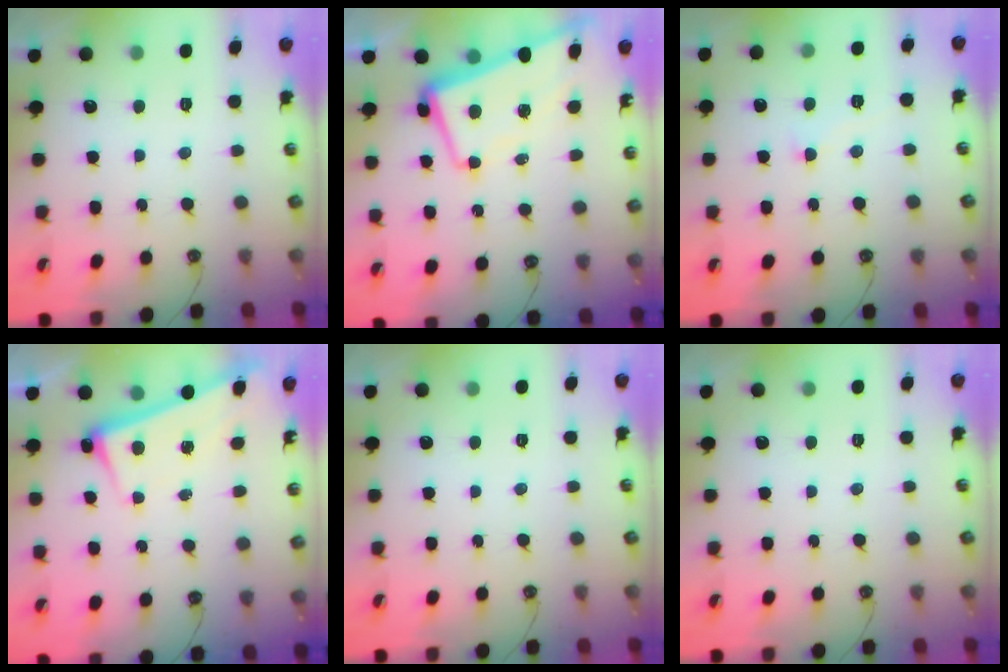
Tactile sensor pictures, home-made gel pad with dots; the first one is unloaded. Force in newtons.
{"total": 1.8, "press": 1.3, "slide": 1.2}
{"total": 4.3, "press": 4.3, "slide": 0.3}
{"total": 2.5, "press": 2.5, "slide": 0.7}
{"total": 0.0}
{"total": 0.0}